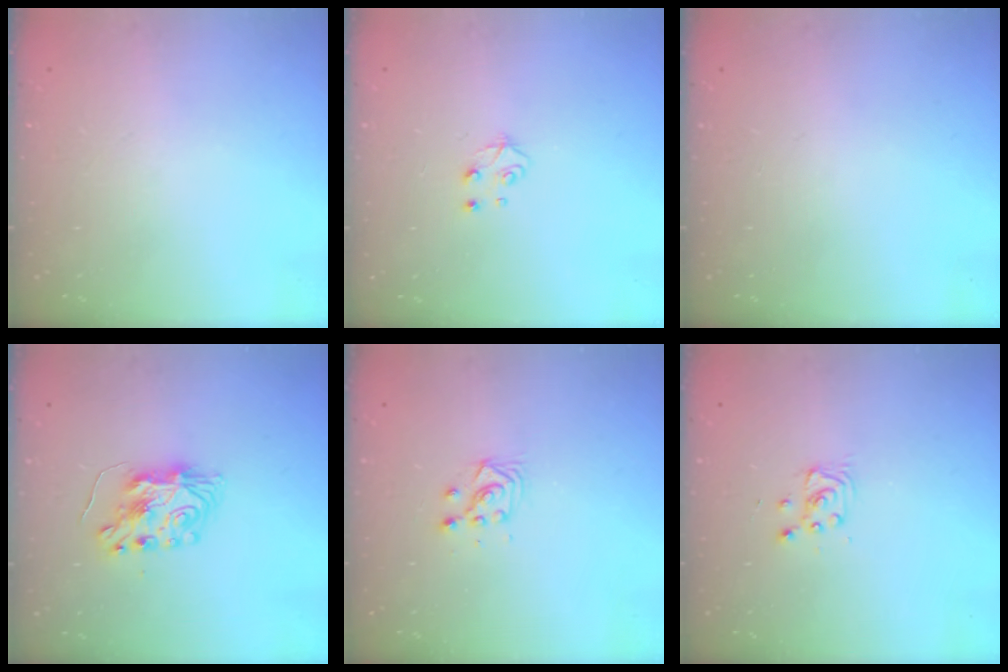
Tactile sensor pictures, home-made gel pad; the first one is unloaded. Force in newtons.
{"total": 4.9, "press": 4.8, "slide": 0.6}
{"total": 0.0}
{"total": 8.1, "press": 8.1, "slide": 0.5}
{"total": 3.5, "press": 3.4, "slide": 1.1}
{"total": 3.2, "press": 3.2, "slide": 0.4}